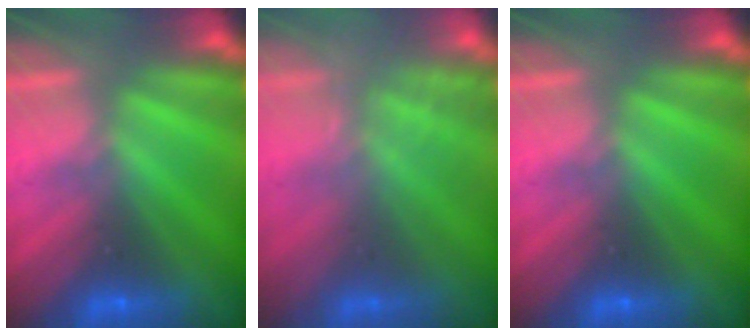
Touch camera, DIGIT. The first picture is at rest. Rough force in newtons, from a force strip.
{"total": 2.0}
{"total": 0.0}